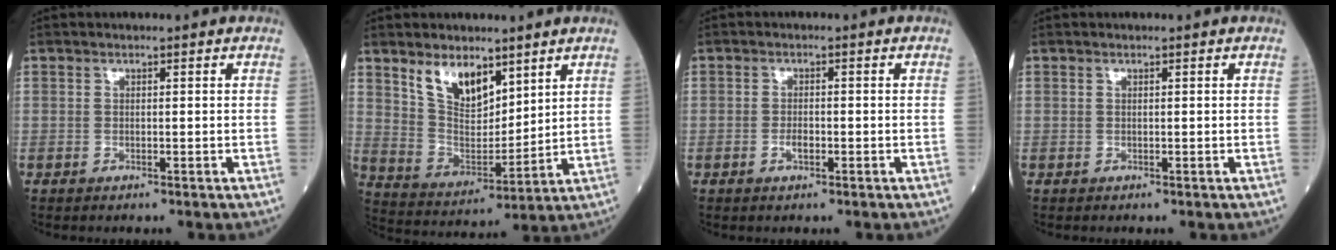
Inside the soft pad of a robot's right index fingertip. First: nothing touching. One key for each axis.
{"total": 9.3, "fx": 6.2, "fy": 4.4, "fz": 5.4, "tx": -0.103, "ty": -0.002, "tz": 0.126}
{"total": 1.7, "fx": -0.7, "fy": 0.7, "fz": 1.4, "tx": -0.024, "ty": 0.003, "tz": -0.010}
{"total": 0.0}